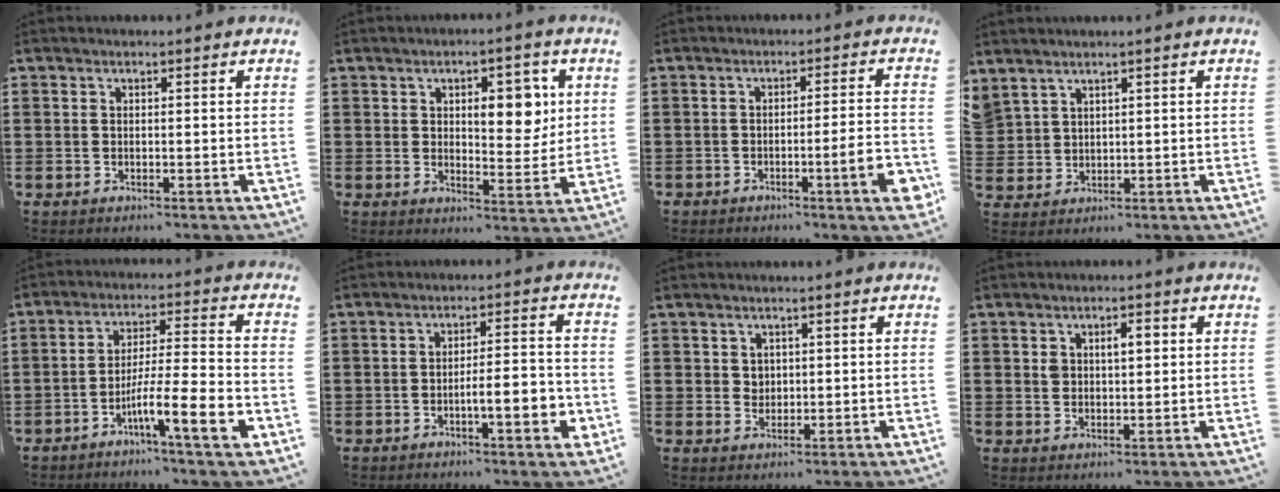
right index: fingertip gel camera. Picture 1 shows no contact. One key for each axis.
{"total": 7.4, "fx": 2.4, "fy": 3.8, "fz": 5.9, "tx": -0.077, "ty": -0.005, "tz": 0.029}
{"total": 5.9, "fx": -2.4, "fy": 0.5, "fz": 5.4, "tx": -0.068, "ty": -0.012, "tz": -0.041}
{"total": 2.1, "fx": 1.9, "fy": 1.0, "fz": -0.1, "tx": -0.006, "ty": 0.007, "tz": 0.038}
{"total": 10.3, "fx": -5.1, "fy": 1.1, "fz": 8.9, "tx": -0.151, "ty": 0.003, "tz": -0.088}
{"total": 6.5, "fx": -2.3, "fy": 1.5, "fz": 5.9, "tx": -0.081, "ty": -0.006, "tz": -0.042}
{"total": 1.8, "fx": 1.0, "fy": 1.6, "fz": 0.2, "tx": -0.010, "ty": 0.008, "tz": 0.018}
{"total": 3.1, "fx": 0.8, "fy": 1.7, "fz": 2.4, "tx": -0.043, "ty": 0.007, "tz": 0.010}